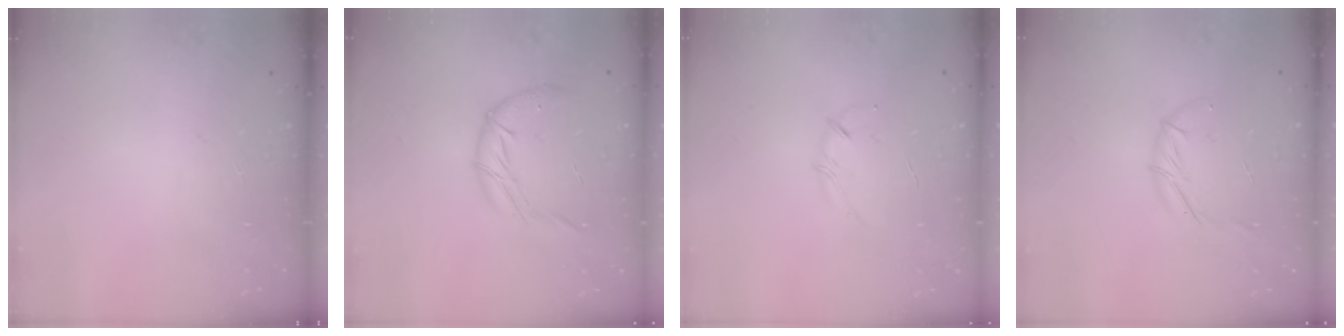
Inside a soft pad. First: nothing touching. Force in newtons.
{"total": 9.5, "press": 9.4, "slide": 1.1}
{"total": 3.3, "press": 3.2, "slide": 0.6}
{"total": 5.8, "press": 5.7, "slide": 1.3}